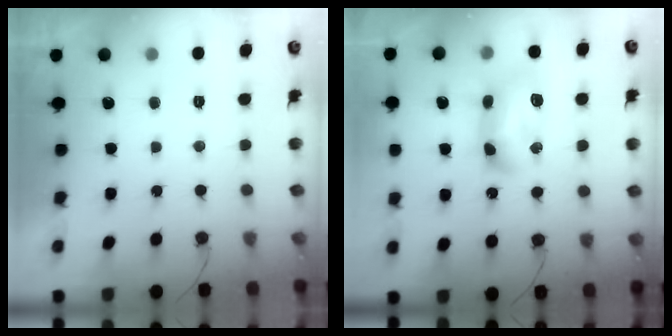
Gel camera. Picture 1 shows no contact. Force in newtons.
{"total": 10.5, "press": 10.4, "slide": 0.6}